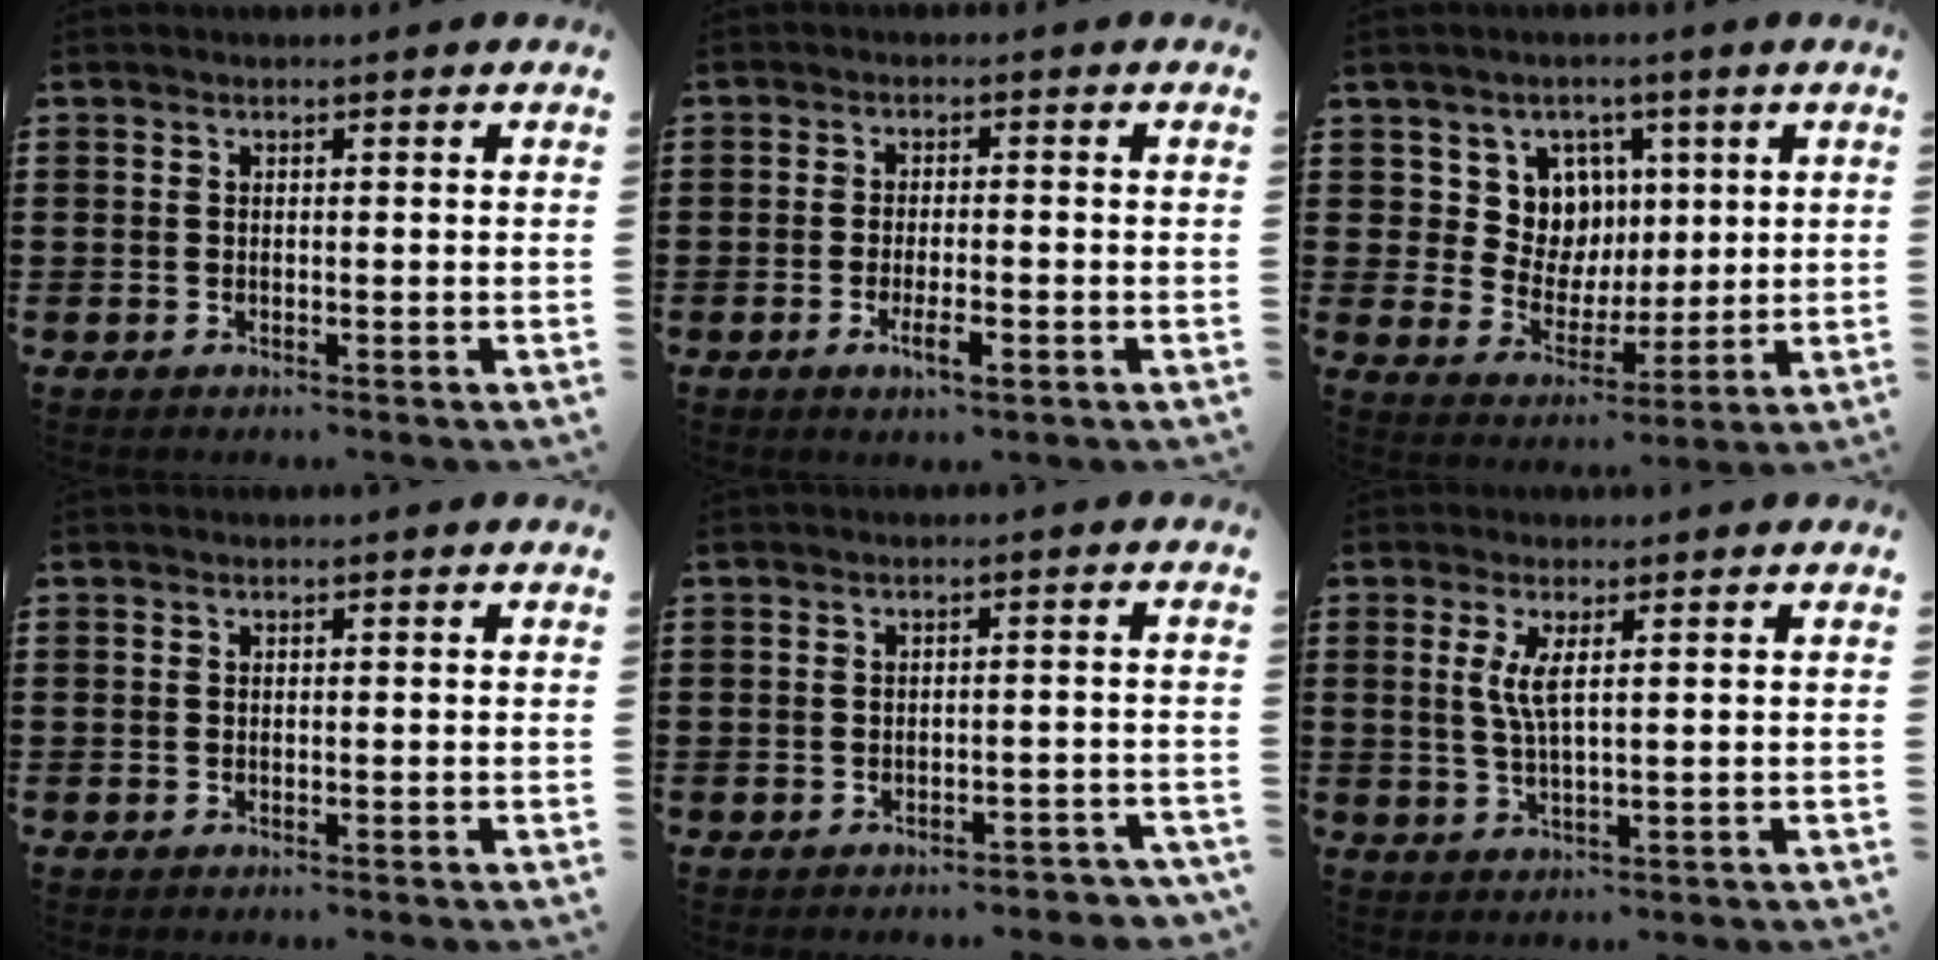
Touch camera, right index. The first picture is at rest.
{"total": 4.3, "force": [-2.0, 1.2, 3.6], "torque": [-0.070, -0.003, -0.039]}
{"total": 7.8, "force": [2.9, 7.0, 1.9], "torque": [-0.062, -0.004, 0.055]}
{"total": 0.0}
{"total": 1.8, "force": [-1.8, 0.3, 0.3], "torque": [-0.011, -0.001, -0.036]}
{"total": 3.6, "force": [1.0, 0.4, 3.4], "torque": [-0.072, -0.001, 0.016]}